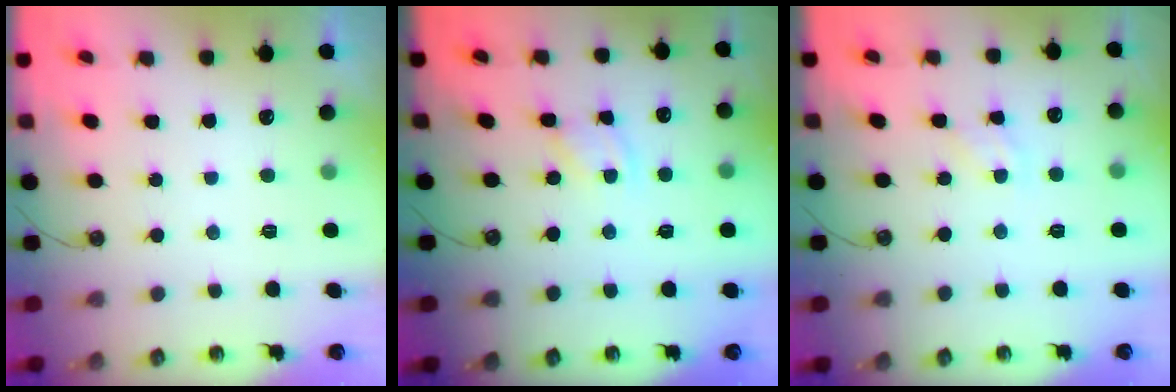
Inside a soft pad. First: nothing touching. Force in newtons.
{"total": 2.4, "press": 2.4, "slide": 0.2}
{"total": 1.6, "press": 1.6, "slide": 0.2}